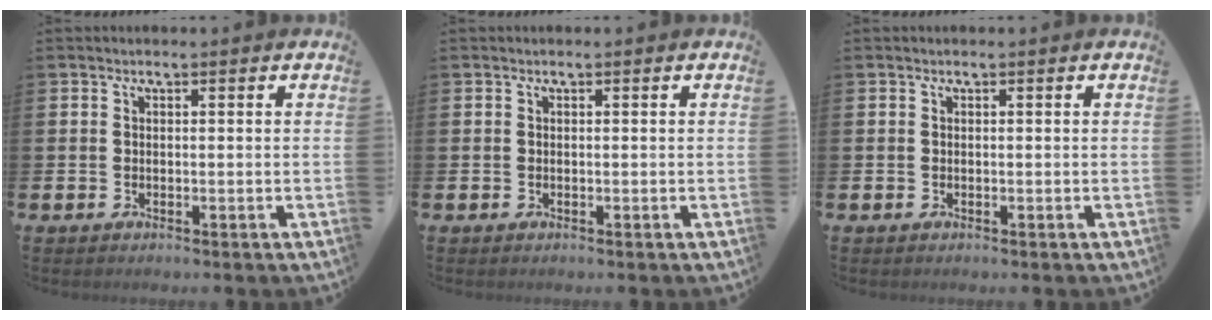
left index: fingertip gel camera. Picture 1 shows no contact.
{"total": 0.0}
{"total": 0.0}